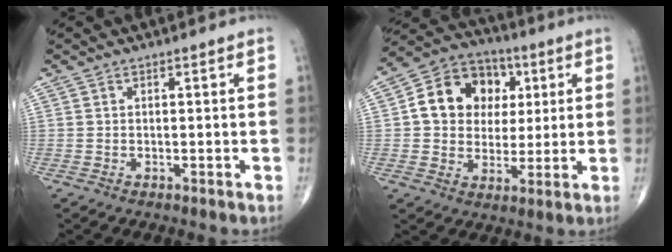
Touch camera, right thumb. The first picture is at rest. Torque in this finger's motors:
{"motor_torque": [0.50, 2.64, 0.55, -0.11, 0.09]}